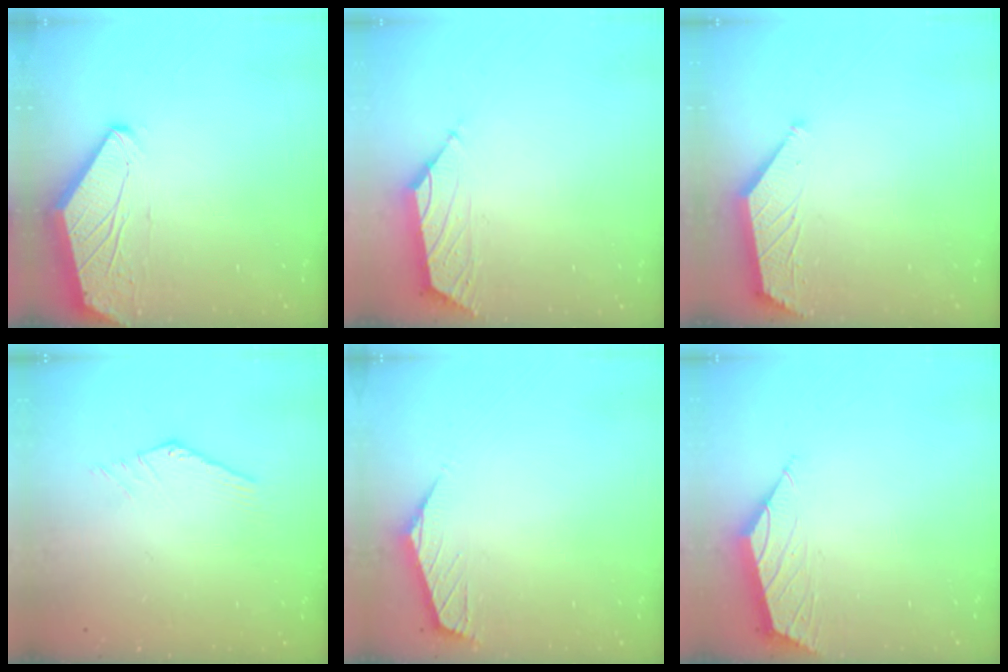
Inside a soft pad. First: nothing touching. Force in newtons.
{"total": 0.8, "press": 0.5, "slide": 0.6}
{"total": 1.8, "press": 1.8, "slide": 0.3}
{"total": 0.9, "press": 0.9, "slide": 0.1}
{"total": 1.3, "press": 1.2, "slide": 0.5}
{"total": 2.0, "press": 2.0, "slide": 0.5}